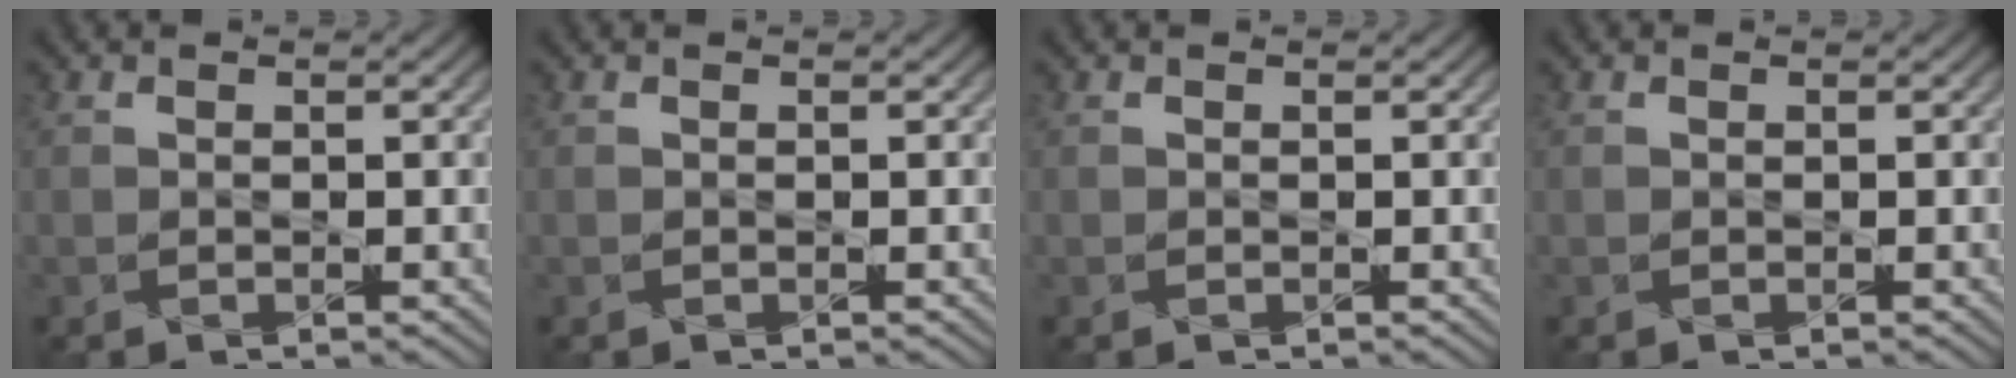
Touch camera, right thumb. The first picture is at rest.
{"total": 0.0}
{"total": 0.0}
{"total": 0.0}